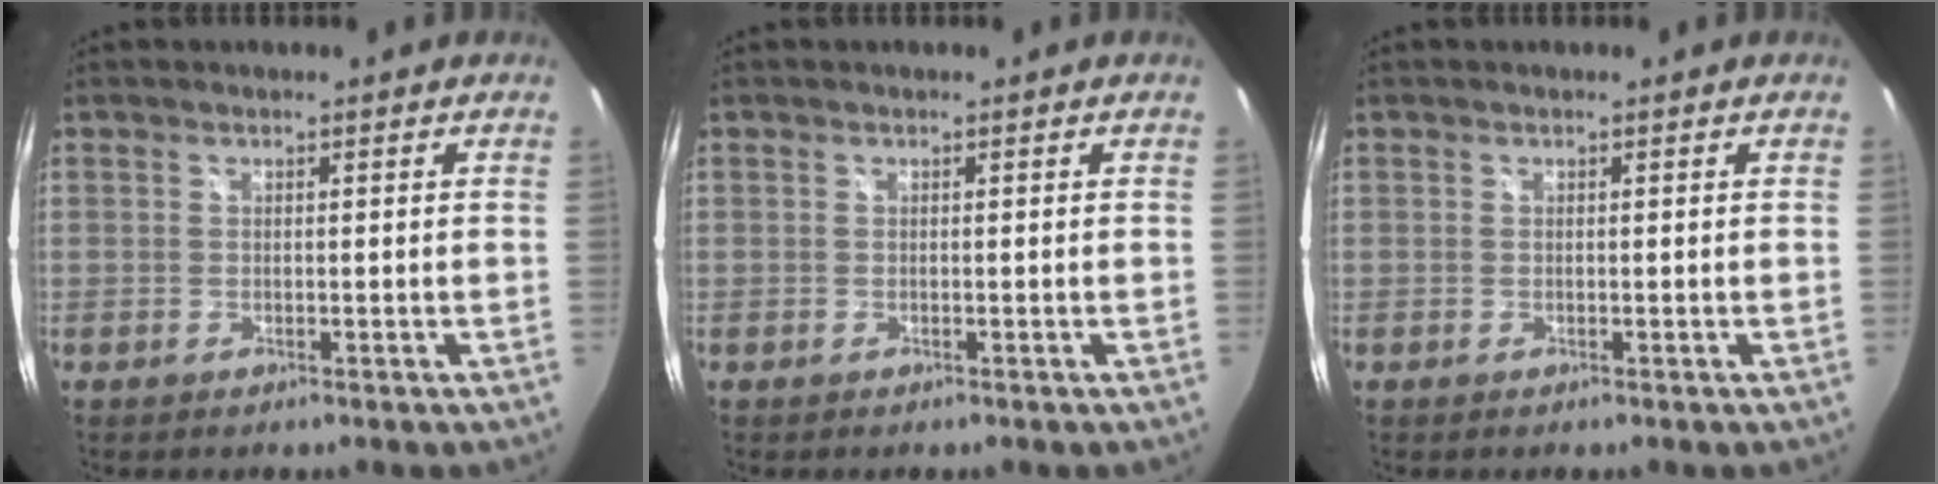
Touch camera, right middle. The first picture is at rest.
{"total": 0.0}
{"total": 0.0}